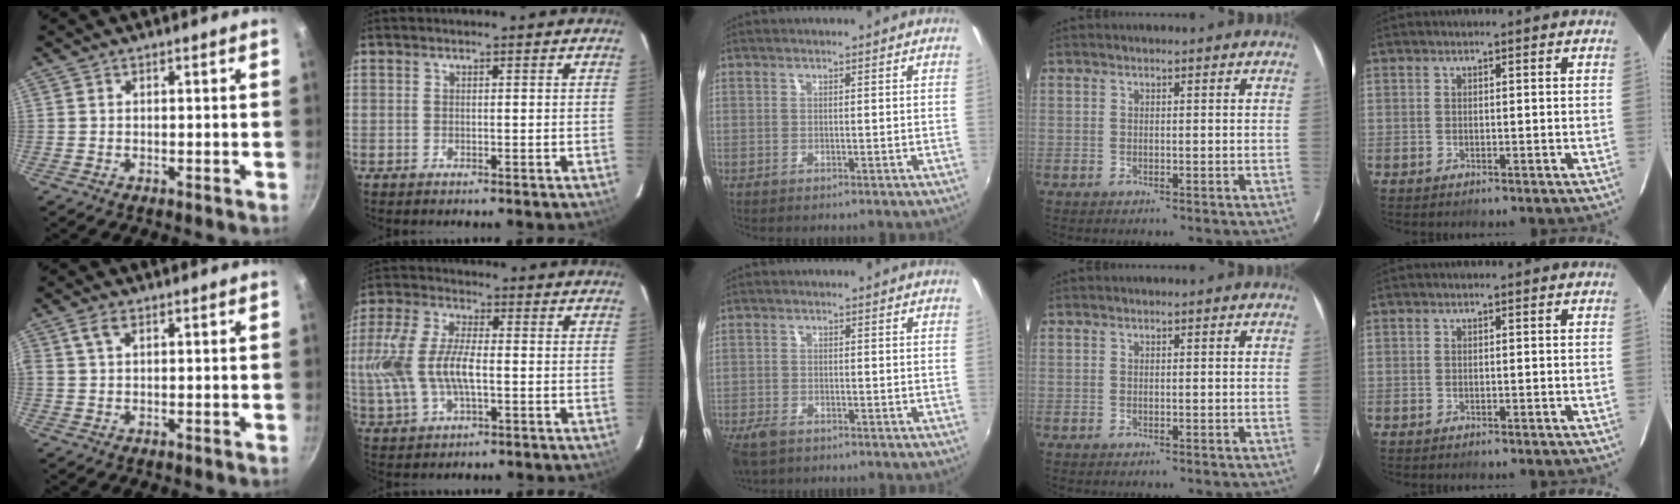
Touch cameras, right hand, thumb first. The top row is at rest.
{"thumb": {"total": 2.7, "force": [1.1, 1.4, 2.1], "torque": [-0.042, 0.005, 0.020]}, "index": {"total": 13.5, "force": [-1.2, 6.4, 11.8], "torque": [-0.261, 0.006, -0.021]}, "middle": {"total": 4.9, "force": [-3.5, 2.4, 2.4], "torque": [-0.067, -0.016, -0.068]}}